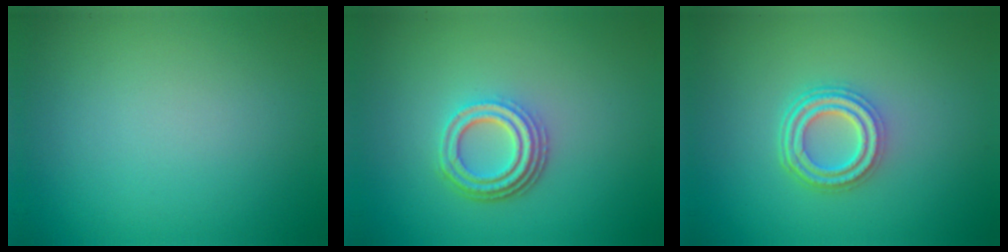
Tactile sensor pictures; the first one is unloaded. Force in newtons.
{"total": 4.1, "press": 3.1, "slide": 2.6}
{"total": 4.0, "press": 3.1, "slide": 2.5}